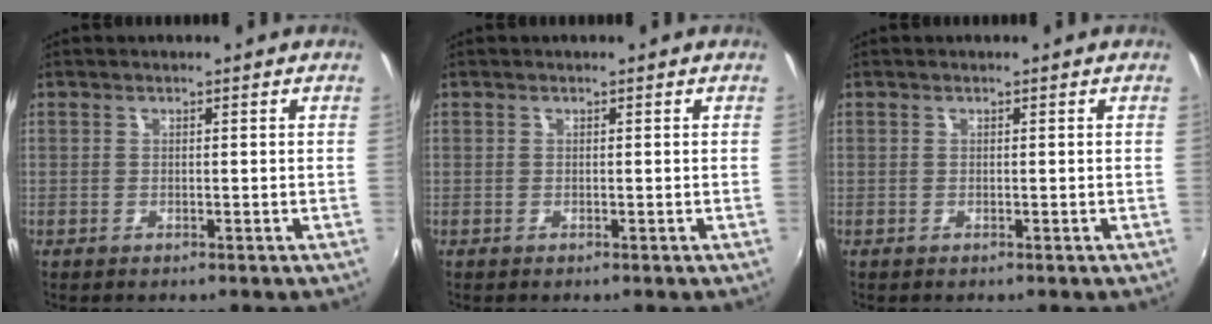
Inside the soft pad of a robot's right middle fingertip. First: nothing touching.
{"total": 0.0}
{"total": 0.0}